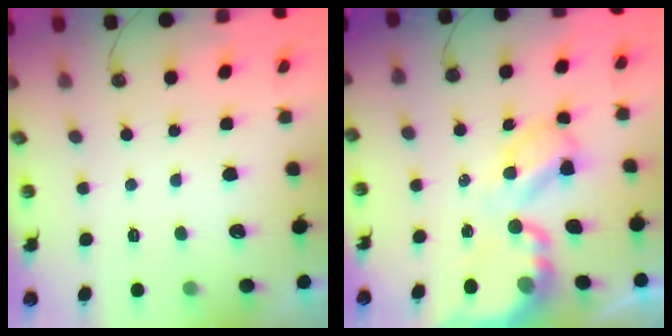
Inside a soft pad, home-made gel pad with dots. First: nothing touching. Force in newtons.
{"total": 8.0, "press": 8.0, "slide": 0.4}